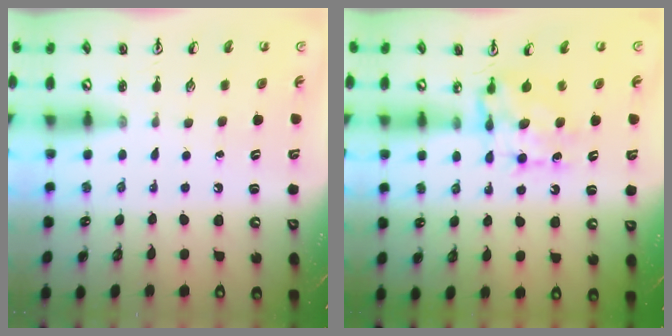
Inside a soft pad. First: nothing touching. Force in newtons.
{"total": 7.5, "press": 7.5, "slide": 0.5}